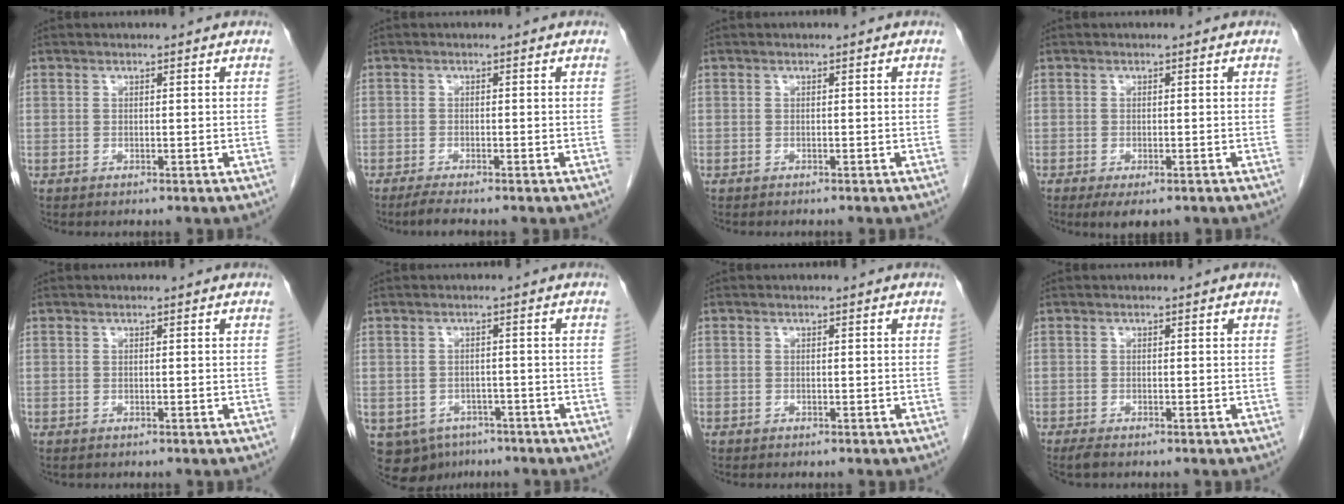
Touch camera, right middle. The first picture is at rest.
{"total": 2.3, "force": [-1.9, -0.1, 1.2], "torque": [-0.031, -0.007, -0.037]}
{"total": 0.8, "force": [-0.7, 0.2, 0.3], "torque": [-0.008, -0.001, -0.008]}
{"total": 3.8, "force": [-2.5, 1.5, 2.4], "torque": [-0.030, -0.006, -0.033]}
{"total": 0.0}
{"total": 9.1, "force": [-5.3, 6.9, 2.8], "torque": [-0.065, 0.000, -0.066]}
{"total": 0.6, "force": [-0.4, 0.4, 0.0], "torque": [-0.009, 0.002, -0.009]}
{"total": 2.5, "force": [-2.1, 0.6, 1.3], "torque": [-0.026, -0.008, -0.033]}